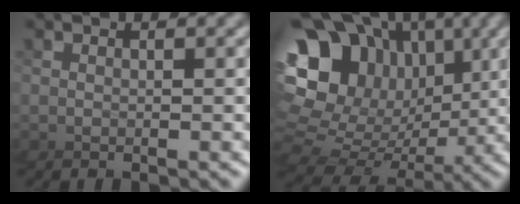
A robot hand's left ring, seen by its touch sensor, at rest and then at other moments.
{"total": 13.0, "force": [3.1, 10.5, 7.1], "torque": [-0.147, 0.012, 0.027]}